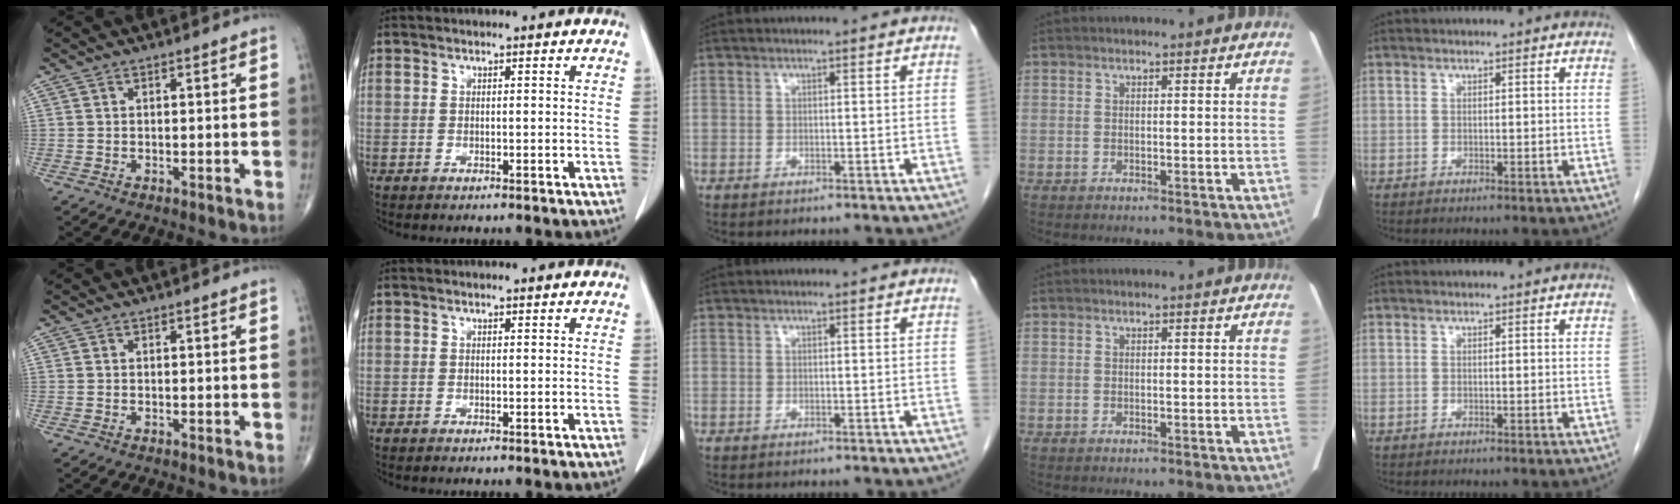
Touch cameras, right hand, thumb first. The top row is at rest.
{}